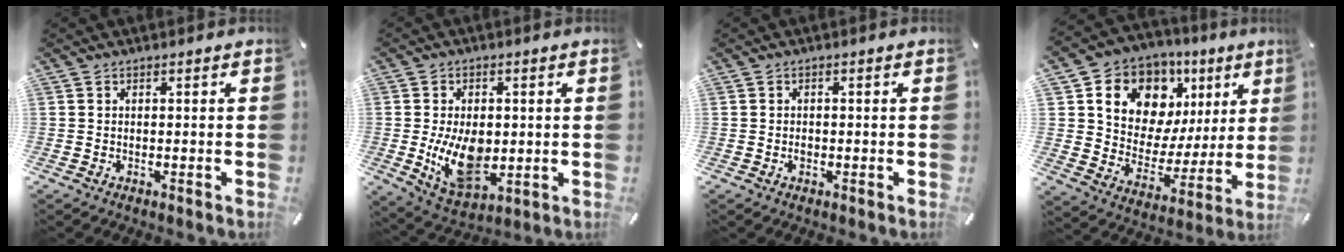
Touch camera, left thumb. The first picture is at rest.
{"total": 12.5, "force": [-0.6, 8.1, 9.5], "torque": [-0.174, -0.014, -0.007]}
{"total": 0.9, "force": [-0.3, 0.7, 0.6], "torque": [-0.012, 0.001, -0.006]}
{"total": 12.9, "force": [6.9, 9.9, 4.5], "torque": [-0.077, -0.058, 0.126]}